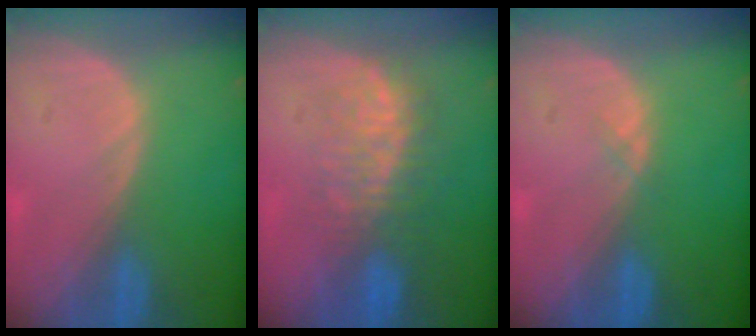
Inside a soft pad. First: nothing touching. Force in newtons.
{"total": 7.9, "press": 7.6, "slide": 2.3}
{"total": 0.6, "press": 0.5, "slide": 0.2}